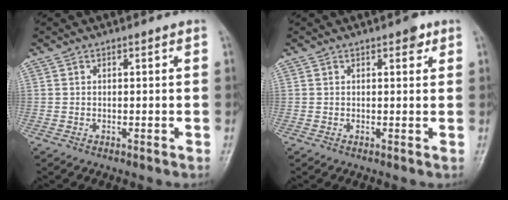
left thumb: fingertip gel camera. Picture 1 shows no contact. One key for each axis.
{"total": 2.1, "fx": 1.2, "fy": 1.2, "fz": 1.4, "tx": -0.007, "ty": -0.002, "tz": 0.012}